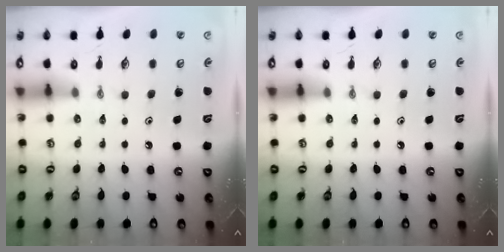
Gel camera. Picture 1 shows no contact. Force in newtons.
{"total": 0.0}